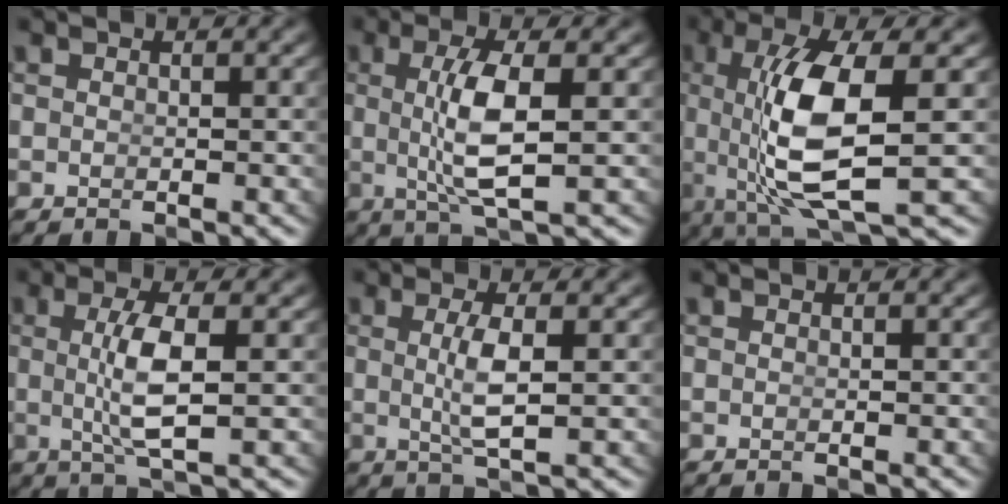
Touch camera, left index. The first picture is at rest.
{"total": 4.9, "force": [0.2, 0.4, 4.9], "torque": [-0.097, -0.011, 0.015]}
{"total": 8.5, "force": [0.2, 2.1, 8.2], "torque": [-0.165, -0.016, 0.020]}
{"total": 4.1, "force": [0.1, 0.1, 4.1], "torque": [-0.081, -0.010, 0.011]}
{"total": 3.0, "force": [0.1, -0.2, 3.0], "torque": [-0.062, -0.013, 0.011]}
{"total": 0.0}